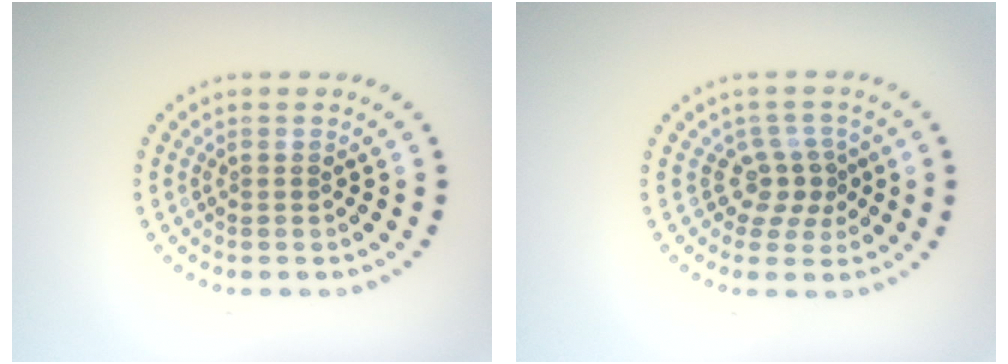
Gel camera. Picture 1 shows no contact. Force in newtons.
{"total": 2.5, "press": 1.8, "slide": 1.8}